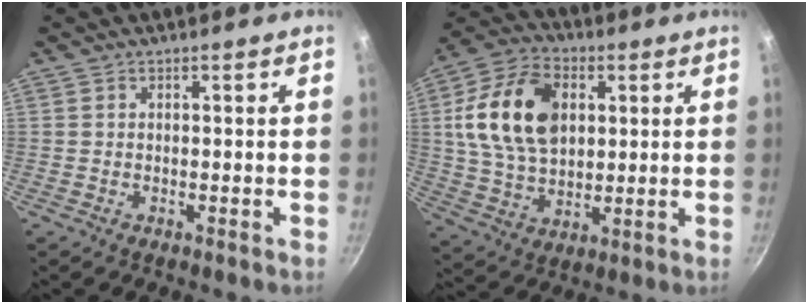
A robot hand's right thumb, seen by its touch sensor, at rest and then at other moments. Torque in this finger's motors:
{"motor_torque": [0.16, 0.97, 0.88, 0.54, 0.43]}